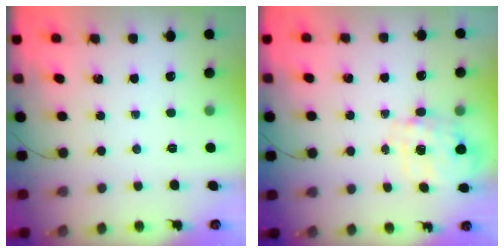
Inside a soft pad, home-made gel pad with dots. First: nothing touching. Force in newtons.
{"total": 3.8, "press": 3.7, "slide": 0.9}